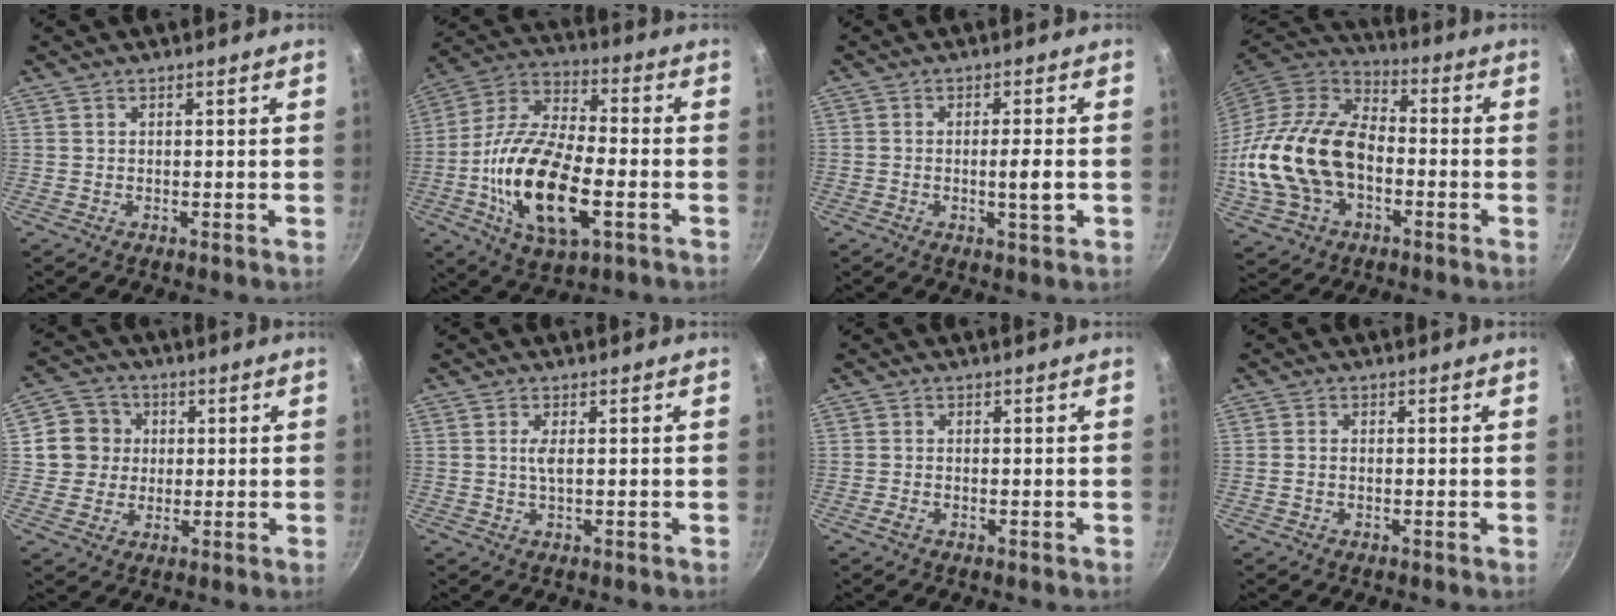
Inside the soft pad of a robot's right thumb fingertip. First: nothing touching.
{"total": 21.3, "force": [-5.2, 9.7, 18.2], "torque": [-0.345, 0.022, -0.106]}
{"total": 4.1, "force": [-0.9, 0.6, 3.9], "torque": [-0.061, 0.008, -0.013]}
{"total": 22.4, "force": [-3.6, 14.7, 16.5], "torque": [-0.306, 0.035, -0.069]}
{"total": 7.8, "force": [1.3, 7.4, 2.1], "torque": [0.002, 0.012, 0.013]}
{"total": 2.1, "force": [0.3, 0.4, 2.0], "torque": [-0.046, -0.001, 0.009]}
{"total": 1.2, "force": [-0.5, 0.4, 1.0], "torque": [-0.028, 0.003, -0.014]}
{"total": 1.0, "force": [-0.3, 0.7, 0.7], "torque": [-0.015, 0.008, -0.007]}